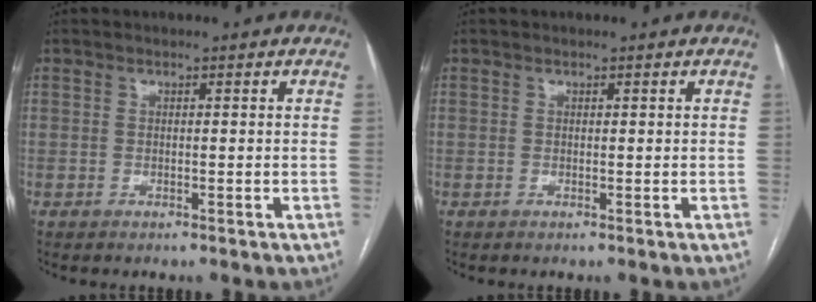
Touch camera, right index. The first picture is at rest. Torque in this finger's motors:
{"motor_torque": [0.08, 0.13, -0.02, 0.01]}